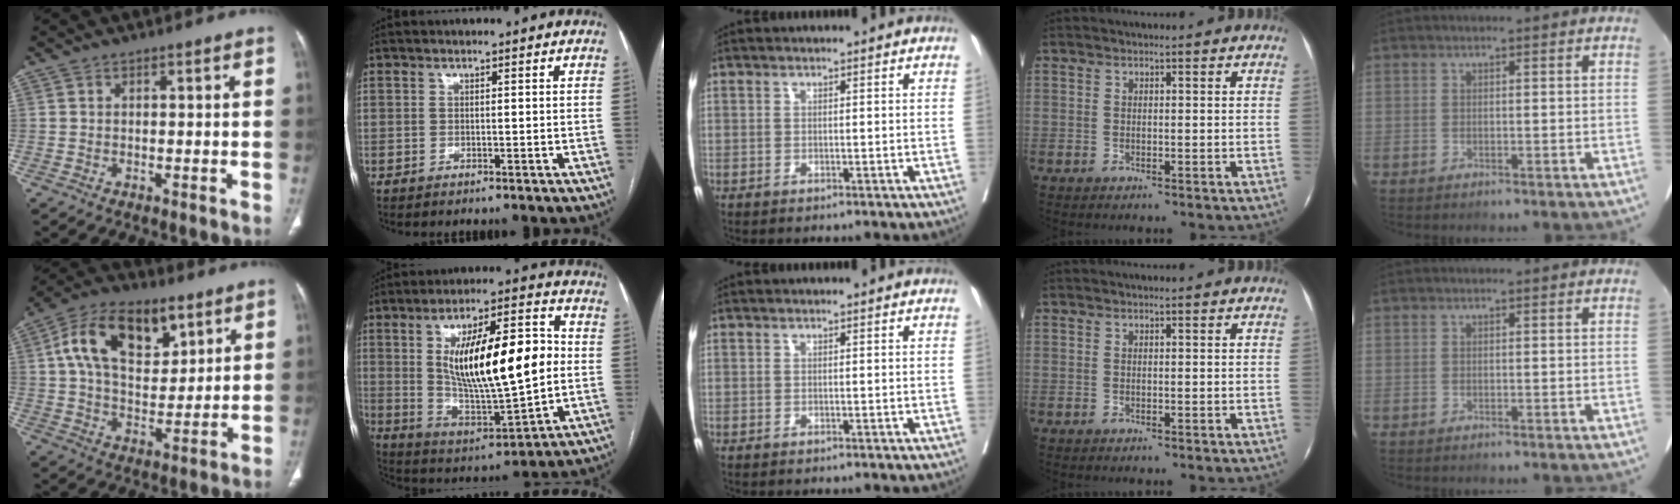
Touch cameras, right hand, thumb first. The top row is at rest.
{"thumb": {"total": 17.7, "force": [7.1, 10.4, 12.5], "torque": [-0.182, -0.008, 0.120]}, "index": {"total": 20.7, "force": [1.9, 5.2, 19.9], "torque": [-0.345, 0.012, 0.041]}}